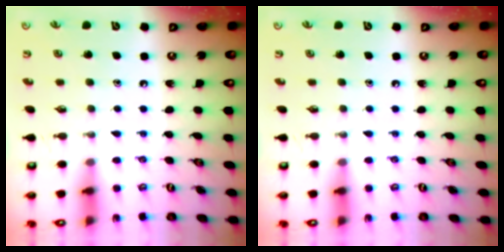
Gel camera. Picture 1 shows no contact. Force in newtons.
{"total": 0.0}